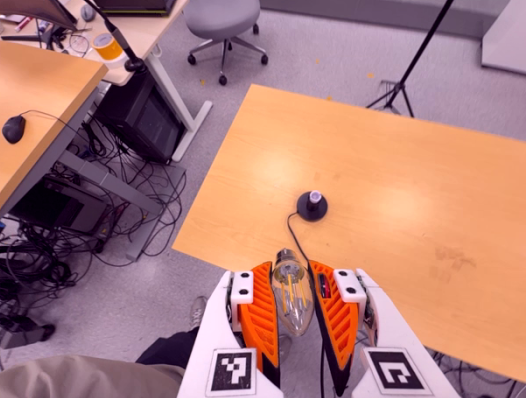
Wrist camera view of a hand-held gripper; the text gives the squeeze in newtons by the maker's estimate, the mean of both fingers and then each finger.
{"total": 21.0, "left": 22.5, "right": 19.6}